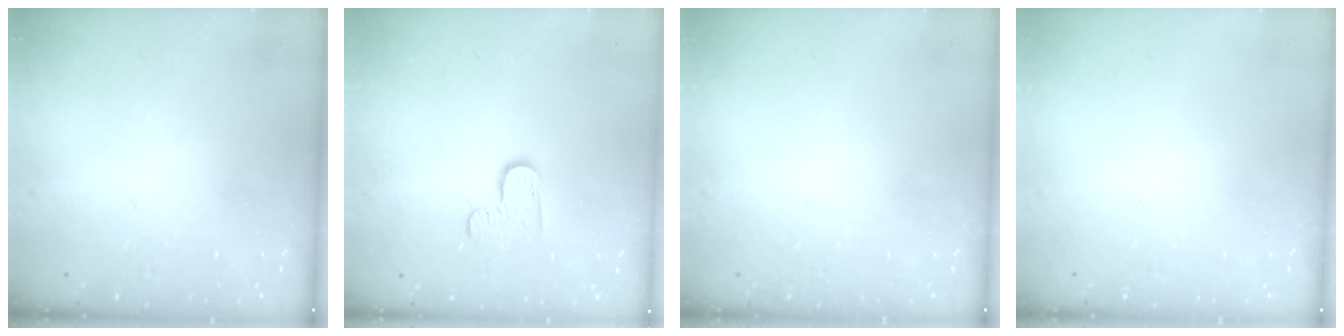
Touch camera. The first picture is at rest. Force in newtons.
{"total": 6.1, "press": 6.1, "slide": 0.6}
{"total": 0.0}
{"total": 0.0}